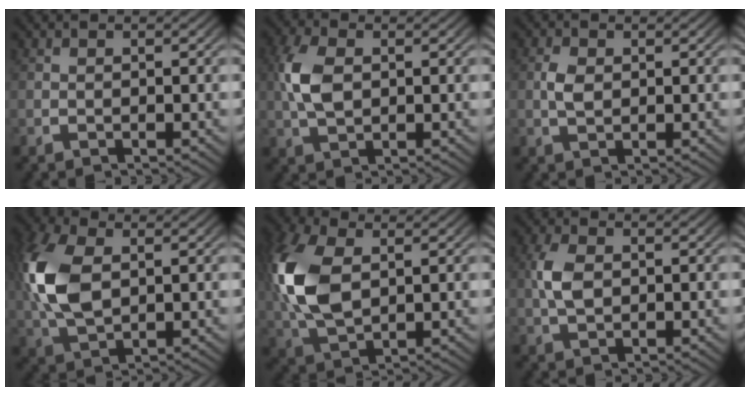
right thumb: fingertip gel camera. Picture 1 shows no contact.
{"total": 4.3, "force": [0.7, 2.7, 3.3], "torque": [-0.087, -0.004, 0.018]}
{"total": 1.8, "force": [0.3, 1.2, 1.3], "torque": [-0.031, -0.005, 0.008]}
{"total": 7.9, "force": [1.1, 5.1, 6.0], "torque": [-0.166, -0.018, 0.035]}
{"total": 8.7, "force": [1.1, 5.7, 6.5], "torque": [-0.185, -0.024, 0.039]}
{"total": 3.2, "force": [0.4, 2.0, 2.5], "torque": [-0.064, -0.002, 0.010]}